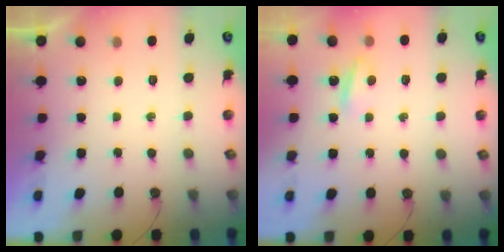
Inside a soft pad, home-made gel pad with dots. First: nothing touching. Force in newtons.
{"total": 3.8, "press": 3.8, "slide": 0.6}